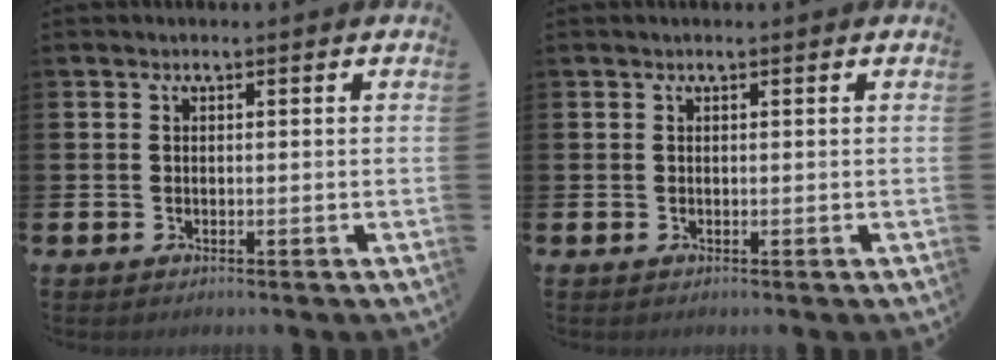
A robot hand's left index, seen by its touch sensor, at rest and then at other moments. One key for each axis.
{"total": 0.0}